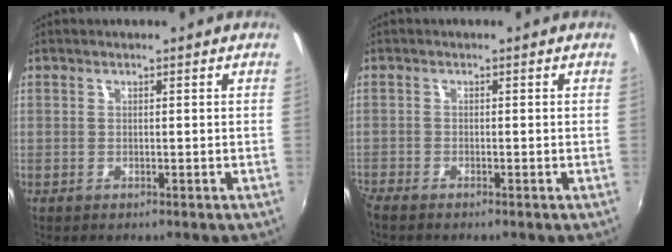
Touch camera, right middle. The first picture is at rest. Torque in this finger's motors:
{"motor_torque": [1.08, -1.06, 0.54, 0.21]}